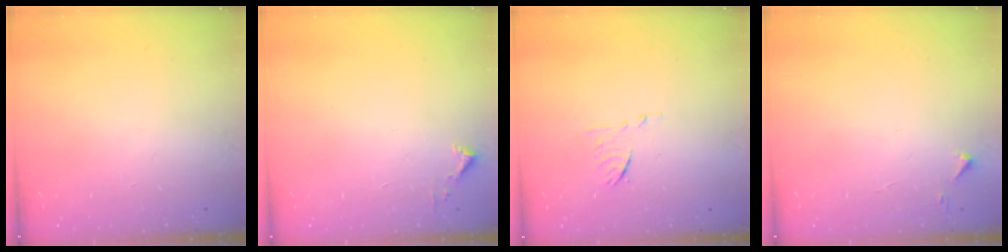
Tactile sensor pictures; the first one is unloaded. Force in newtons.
{"total": 2.3, "press": 2.3, "slide": 0.2}
{"total": 6.2, "press": 6.2, "slide": 0.7}
{"total": 2.8, "press": 2.8, "slide": 0.4}